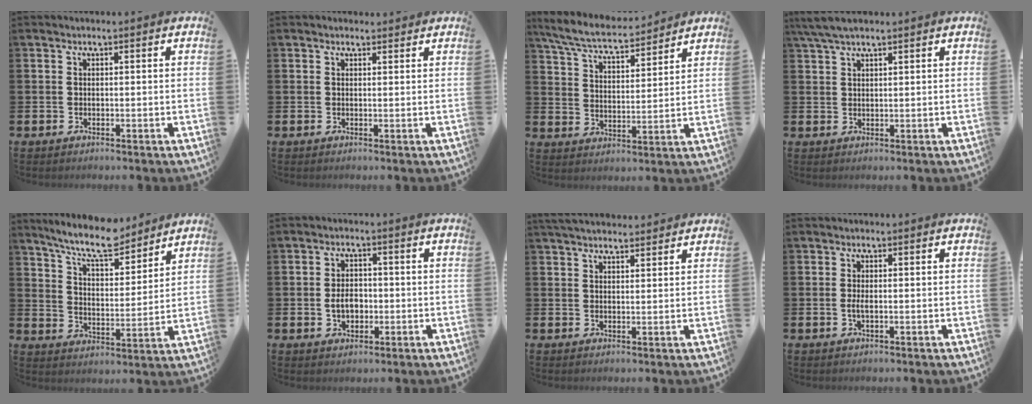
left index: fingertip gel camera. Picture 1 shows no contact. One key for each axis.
{"total": 0.8, "fx": 0.8, "fy": 0.3, "fz": 0.1, "tx": 0.007, "ty": 0.000, "tz": 0.012}
{"total": 7.1, "fx": 6.6, "fy": 1.1, "fz": 2.5, "tx": -0.076, "ty": -0.036, "tz": 0.115}
{"total": 3.8, "fx": 3.0, "fy": 0.8, "fz": 2.2, "tx": -0.049, "ty": -0.002, "tz": 0.056}
{"total": 9.3, "fx": 8.5, "fy": 1.8, "fz": 3.4, "tx": -0.079, "ty": -0.048, "tz": 0.150}
{"total": 3.6, "fx": -0.5, "fy": 2.5, "fz": 2.5, "tx": -0.026, "ty": -0.003, "tz": -0.018}
{"total": 3.5, "fx": 3.4, "fy": 0.6, "fz": 0.5, "tx": -0.011, "ty": -0.014, "tz": 0.062}
{"total": 1.3, "fx": -0.2, "fy": 0.4, "fz": 1.2, "tx": -0.015, "ty": -0.001, "tz": -0.006}